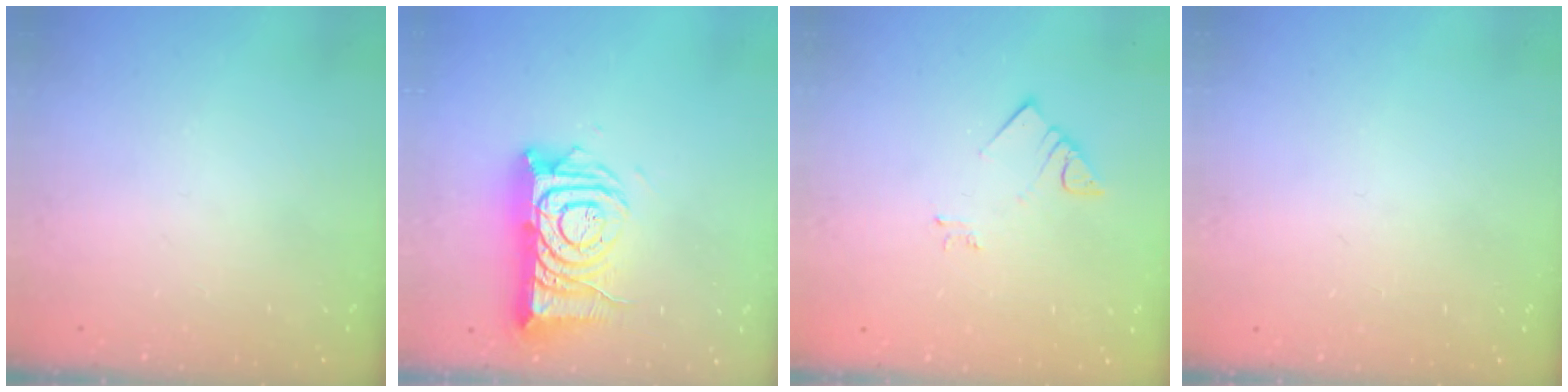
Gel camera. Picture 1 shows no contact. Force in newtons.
{"total": 14.2, "press": 14.1, "slide": 1.2}
{"total": 3.2, "press": 3.2, "slide": 0.4}
{"total": 0.7, "press": 0.6, "slide": 0.1}